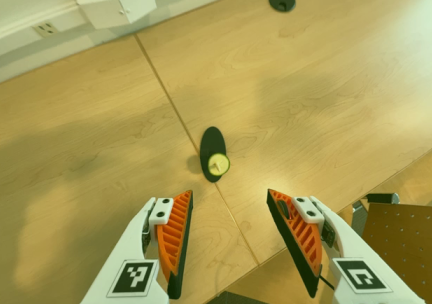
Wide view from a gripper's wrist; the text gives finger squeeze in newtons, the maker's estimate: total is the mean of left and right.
{"total": 0.0}